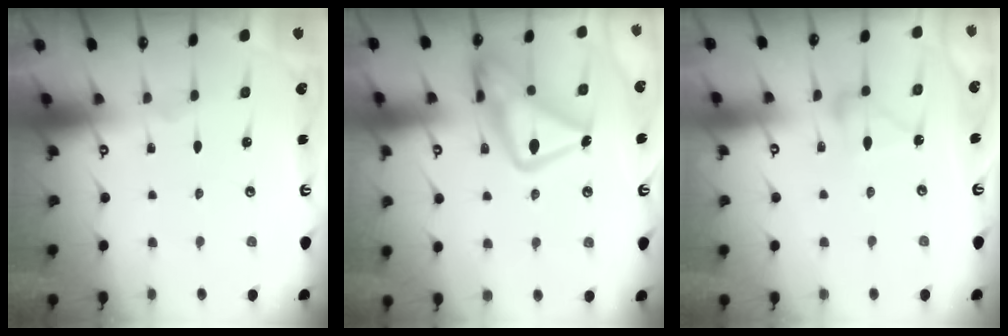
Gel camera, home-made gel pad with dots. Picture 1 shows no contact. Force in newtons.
{"total": 19.5, "press": 19.4, "slide": 1.5}
{"total": 11.1, "press": 11.1, "slide": 0.5}